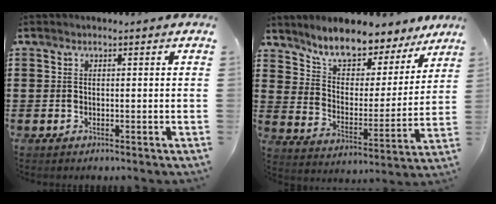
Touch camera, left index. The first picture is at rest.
{"total": 7.7, "force": [7.0, 2.2, 2.1], "torque": [-0.073, -0.052, 0.124]}